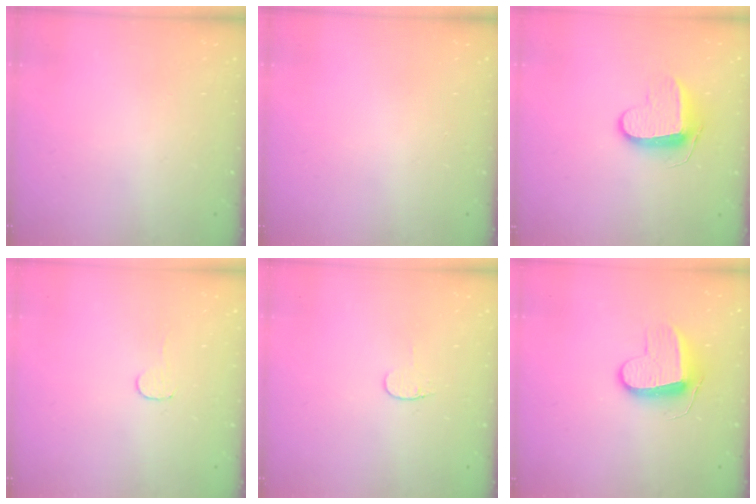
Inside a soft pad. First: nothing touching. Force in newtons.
{"total": 0.0}
{"total": 9.4, "press": 9.4, "slide": 0.2}
{"total": 3.2, "press": 3.1, "slide": 0.3}
{"total": 3.2, "press": 3.1, "slide": 0.4}
{"total": 9.6, "press": 9.6, "slide": 0.2}